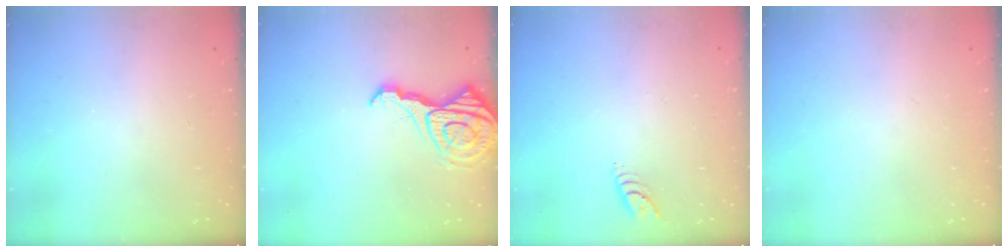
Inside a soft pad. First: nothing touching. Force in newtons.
{"total": 12.8, "press": 12.8, "slide": 1.0}
{"total": 3.8, "press": 3.8, "slide": 0.4}
{"total": 0.0}